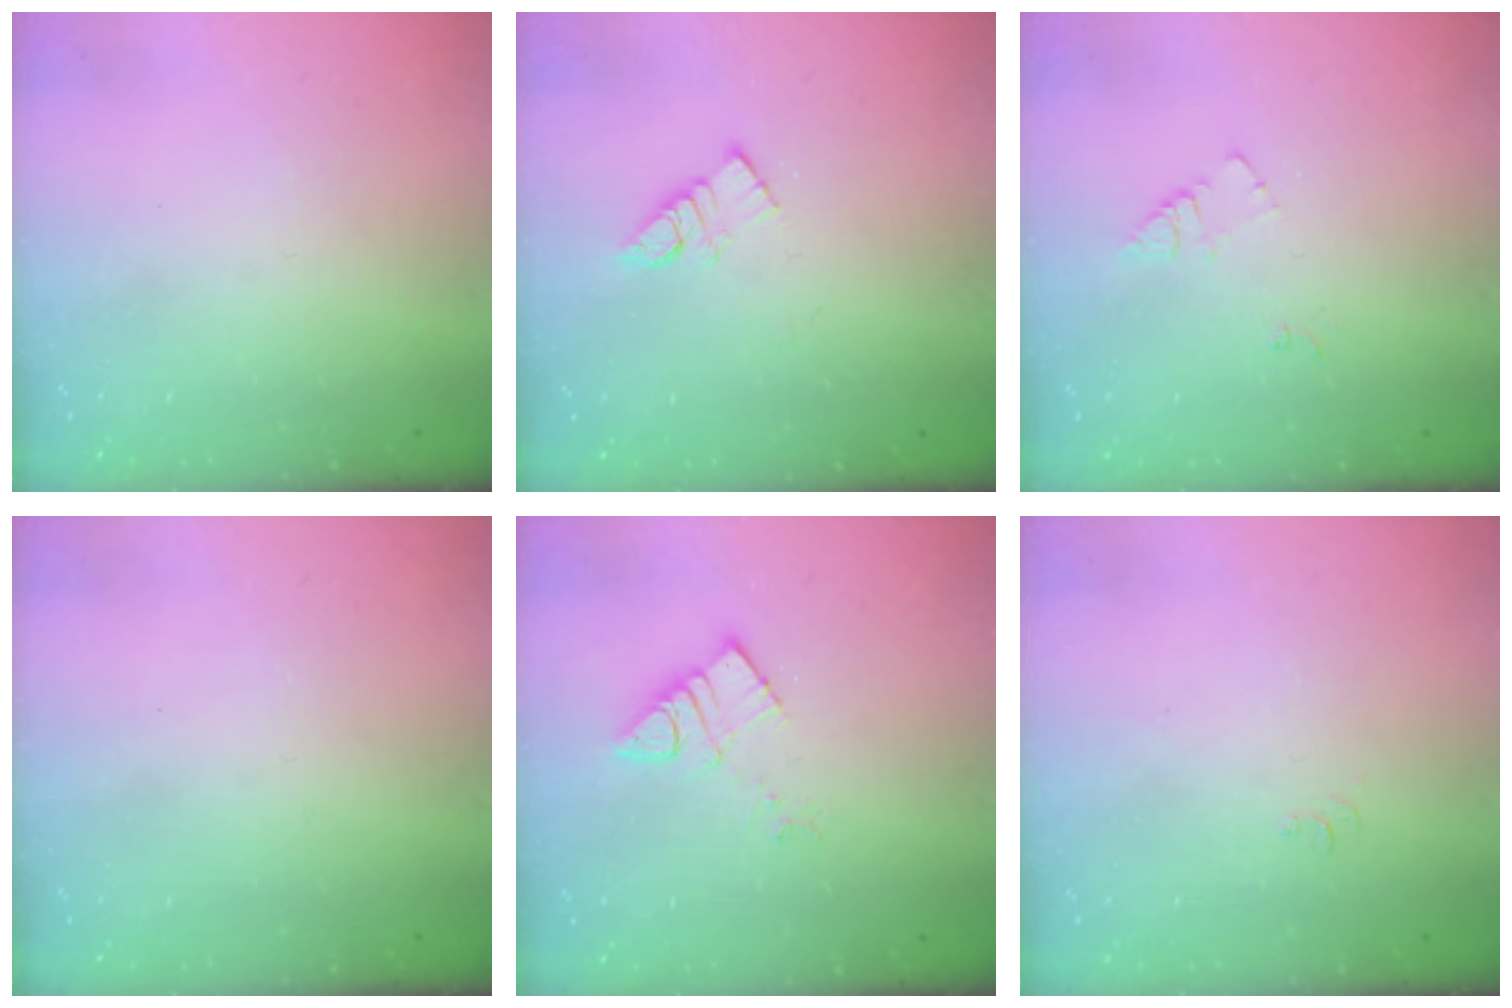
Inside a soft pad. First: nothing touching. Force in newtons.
{"total": 6.7, "press": 6.7, "slide": 0.1}
{"total": 6.7, "press": 6.6, "slide": 0.8}
{"total": 2.7, "press": 2.7, "slide": 0.3}
{"total": 6.3, "press": 6.3, "slide": 0.2}
{"total": 4.8, "press": 4.8, "slide": 0.7}